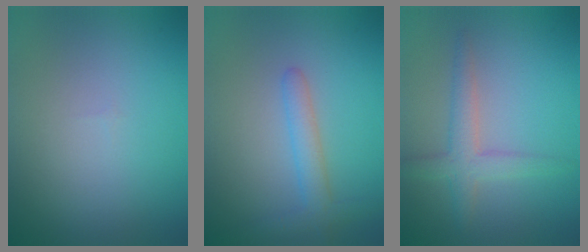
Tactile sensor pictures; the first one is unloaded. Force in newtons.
{"total": 2.5, "press": 2.5, "slide": 0.2}
{"total": 2.9, "press": 2.9, "slide": 0.2}